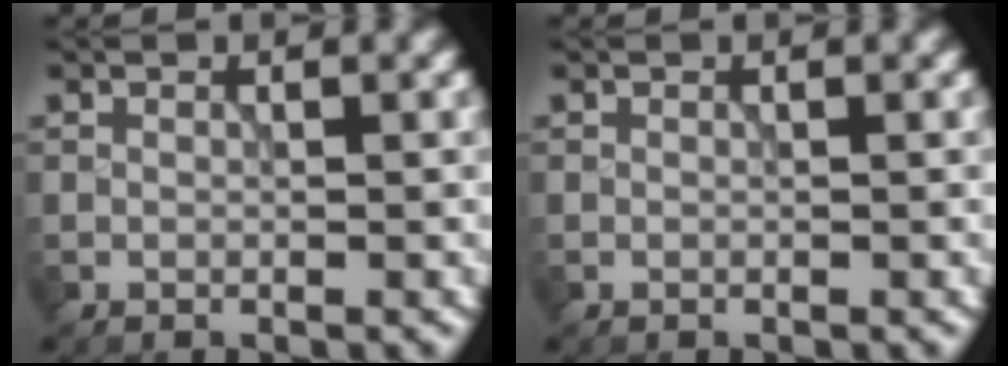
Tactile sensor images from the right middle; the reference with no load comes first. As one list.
[{"total": 0.0}]